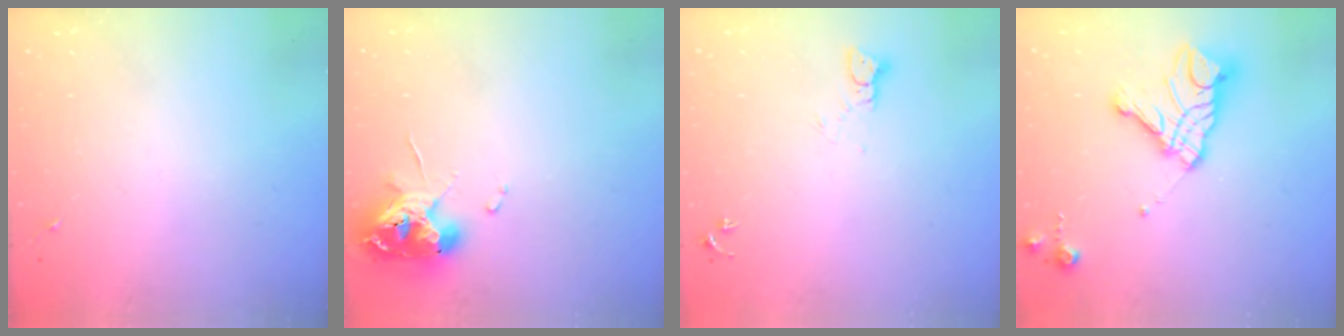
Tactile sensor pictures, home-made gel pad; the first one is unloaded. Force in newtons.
{"total": 10.3, "press": 10.3, "slide": 1.3}
{"total": 3.2, "press": 3.2, "slide": 0.4}
{"total": 18.0, "press": 17.9, "slide": 1.7}